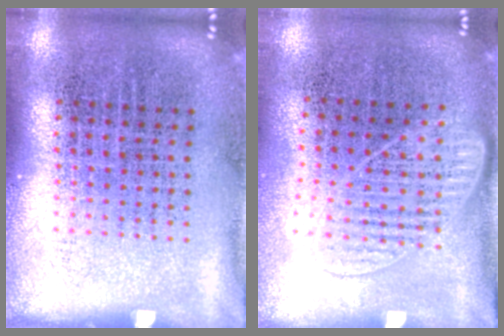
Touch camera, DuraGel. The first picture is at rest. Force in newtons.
{"total": 1.3, "press": 1.2, "slide": 0.5}